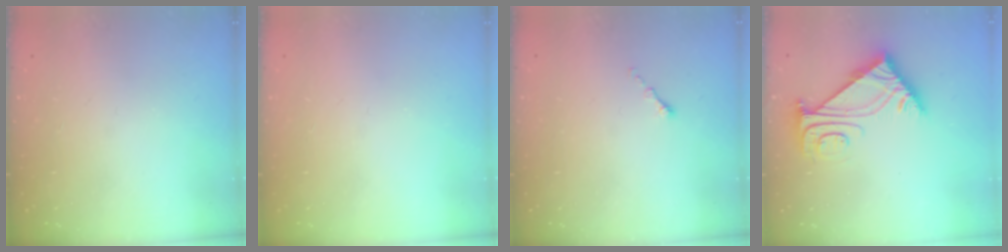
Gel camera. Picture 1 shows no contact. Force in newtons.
{"total": 0.0}
{"total": 0.0}
{"total": 8.0, "press": 8.0, "slide": 0.6}